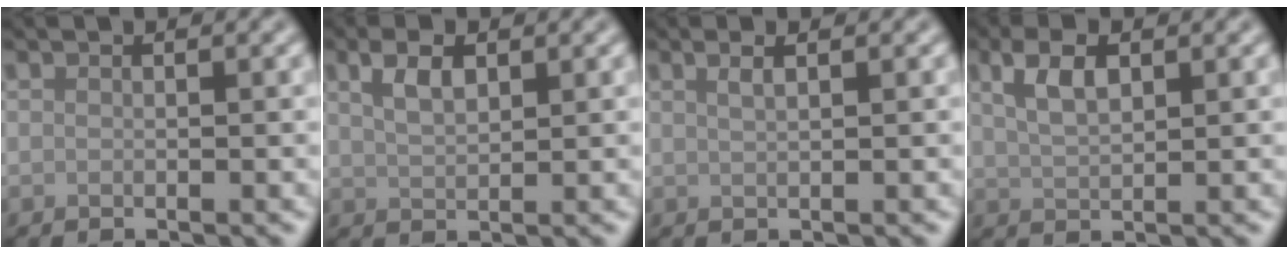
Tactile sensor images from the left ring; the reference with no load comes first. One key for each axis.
{"total": 2.8, "fx": 1.3, "fy": 1.3, "fz": 2.1, "tx": -0.047, "ty": 0.005, "tz": 0.027}
{"total": 1.7, "fx": 0.9, "fy": 0.7, "fz": 1.3, "tx": -0.015, "ty": 0.003, "tz": 0.009}
{"total": 3.5, "fx": 1.4, "fy": 1.6, "fz": 2.7, "tx": -0.060, "ty": 0.008, "tz": 0.028}